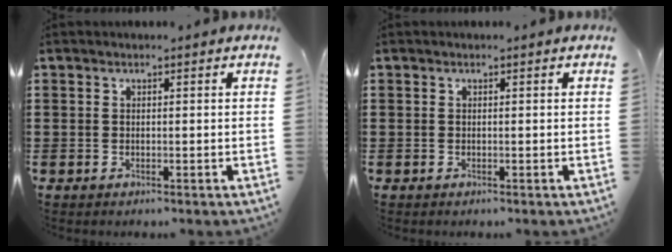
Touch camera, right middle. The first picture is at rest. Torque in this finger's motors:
{"motor_torque": [-0.05, -0.08, 0.00, 0.01]}